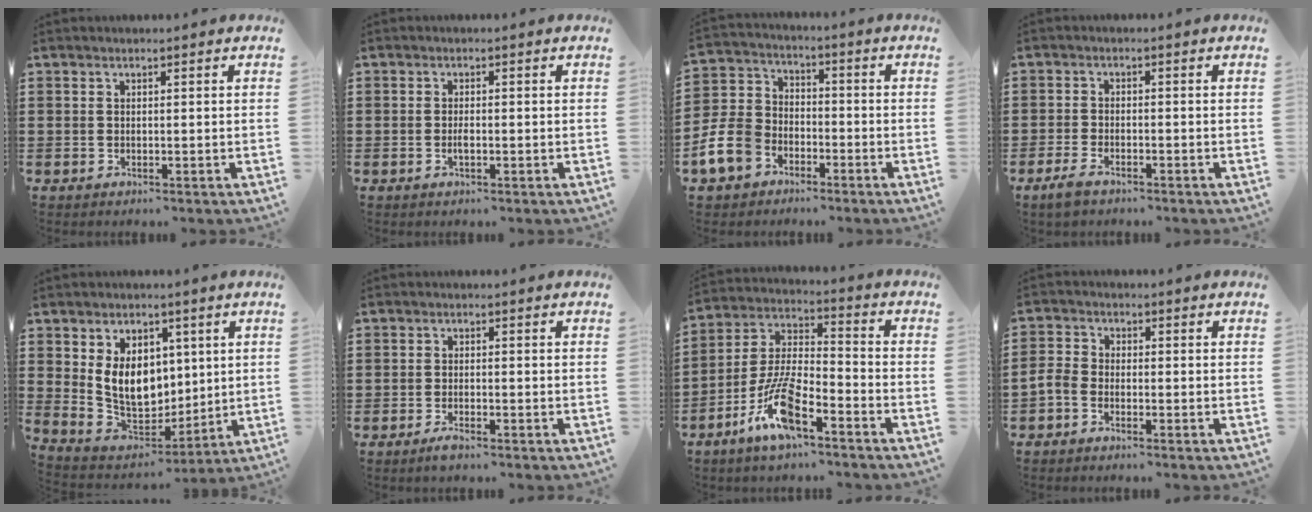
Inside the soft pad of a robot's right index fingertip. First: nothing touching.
{"total": 1.3, "force": [-0.3, 0.4, 1.2], "torque": [-0.024, 0.000, -0.005]}
{"total": 8.8, "force": [-4.9, 6.4, 3.4], "torque": [-0.116, 0.021, -0.105]}
{"total": 2.1, "force": [-1.8, 0.7, 0.9], "torque": [-0.025, 0.005, -0.038]}
{"total": 9.6, "force": [2.1, 7.3, 5.9], "torque": [-0.122, 0.003, 0.040]}
{"total": 1.7, "force": [-1.3, 0.0, 1.0], "torque": [-0.027, -0.008, -0.024]}
{"total": 10.3, "force": [-6.5, 2.6, 7.5], "torque": [-0.174, -0.006, -0.127]}
{"total": 2.3, "force": [-2.0, 0.7, 0.8], "torque": [-0.031, -0.001, -0.045]}